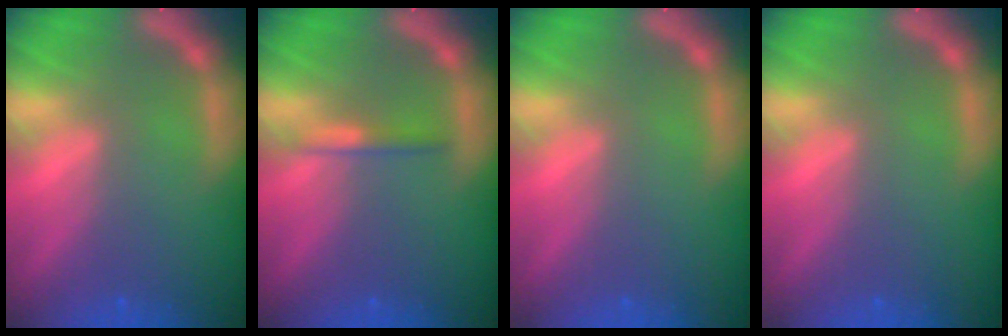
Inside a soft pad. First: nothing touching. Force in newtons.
{"total": 1.4}
{"total": 0.0}
{"total": 0.0}